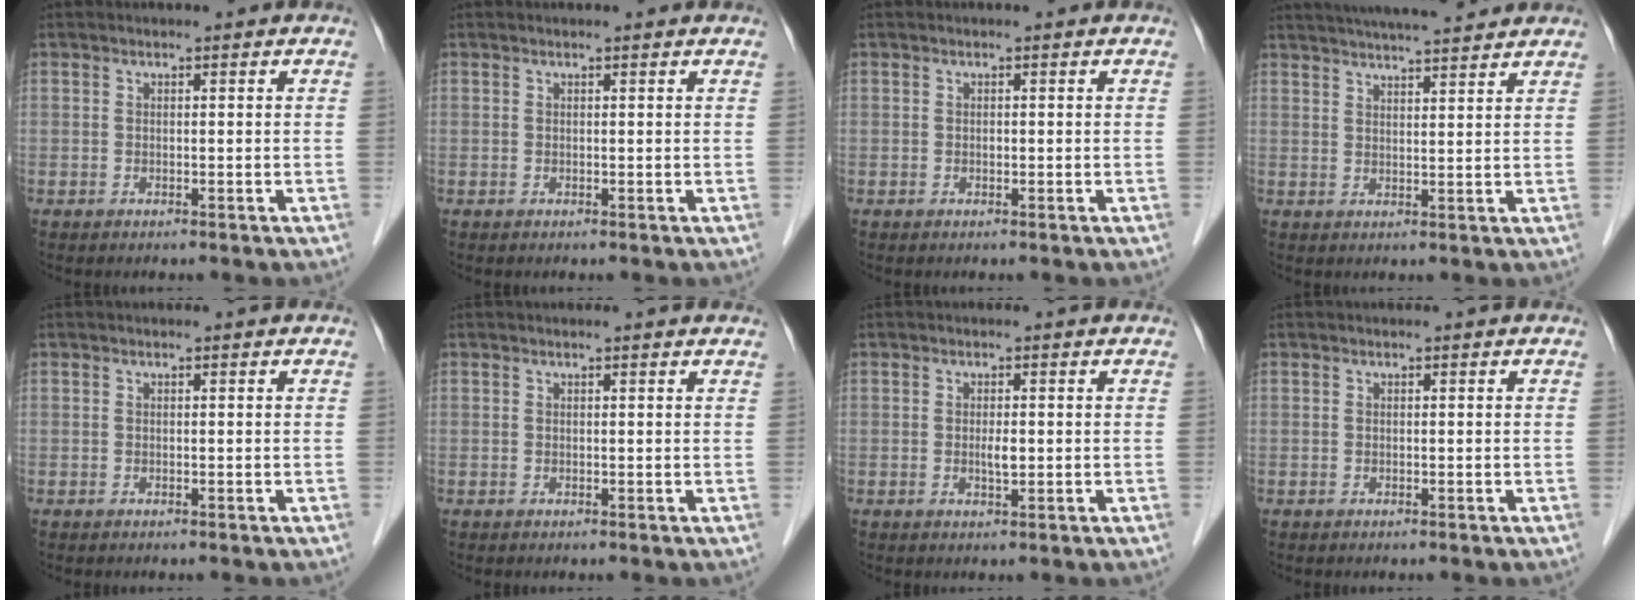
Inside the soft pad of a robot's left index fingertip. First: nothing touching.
{"total": 1.1, "force": [1.1, 0.0, 0.3], "torque": [-0.014, 0.007, 0.013]}
{"total": 0.0}
{"total": 13.2, "force": [11.8, 1.1, 5.6], "torque": [-0.094, 0.027, 0.167]}
{"total": 0.0}
{"total": 2.1, "force": [2.0, 0.1, 0.6], "torque": [-0.015, 0.009, 0.017]}
{"total": 1.6, "force": [0.0, 0.4, 1.5], "torque": [-0.028, -0.001, 0.000]}
{"total": 0.0}